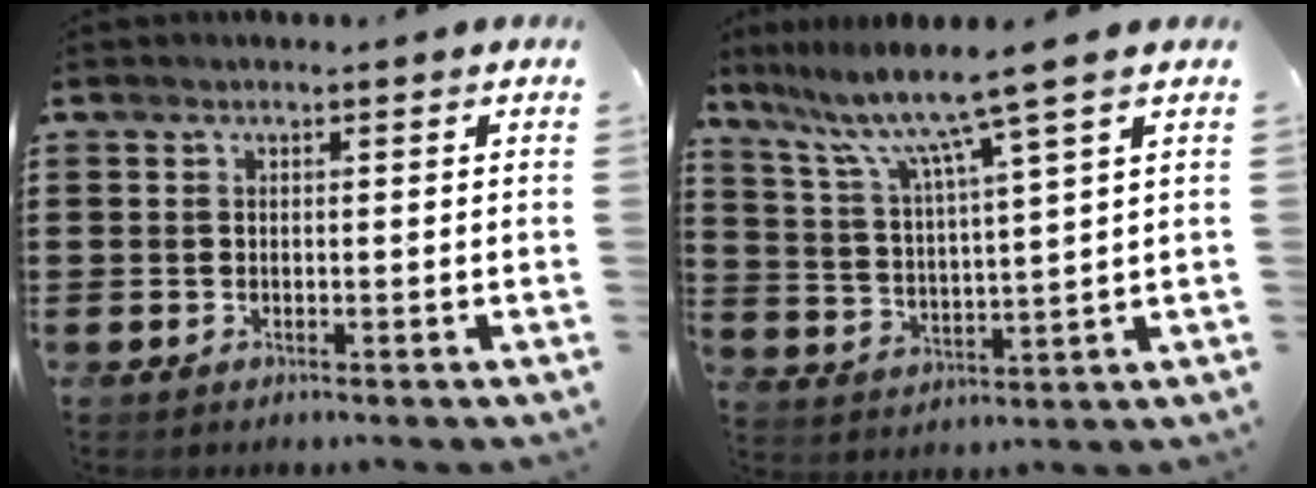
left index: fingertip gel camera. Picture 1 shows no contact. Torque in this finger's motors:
{"motor_torque": [2.14, 0.00, 0.39, 0.21]}